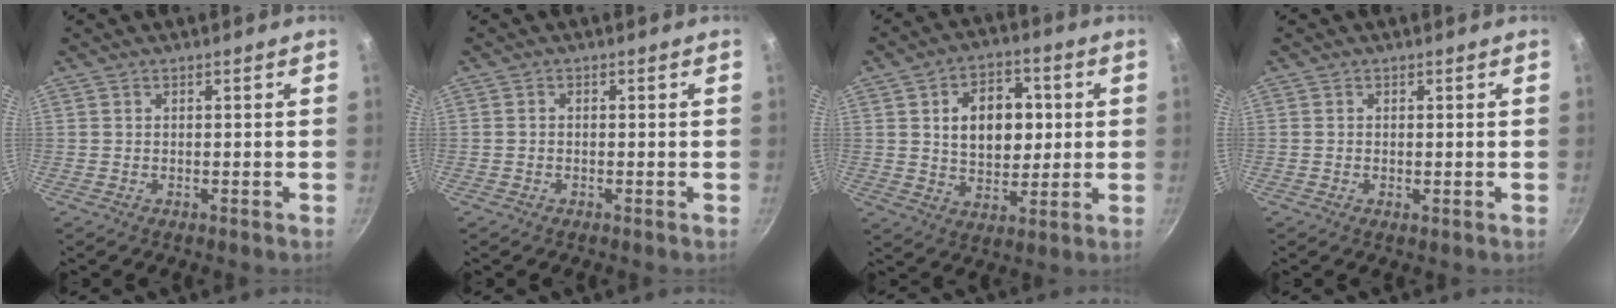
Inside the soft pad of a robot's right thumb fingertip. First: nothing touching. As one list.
[{"total": 0.6, "force": [-0.3, 0.4, 0.4], "torque": [-0.007, 0.004, -0.006]}, {"total": 13.3, "force": [2.4, 9.1, 9.4], "torque": [-0.102, -0.001, 0.038]}, {"total": 0.8, "force": [-0.1, 0.4, 0.7], "torque": [-0.011, -0.002, -0.003]}]